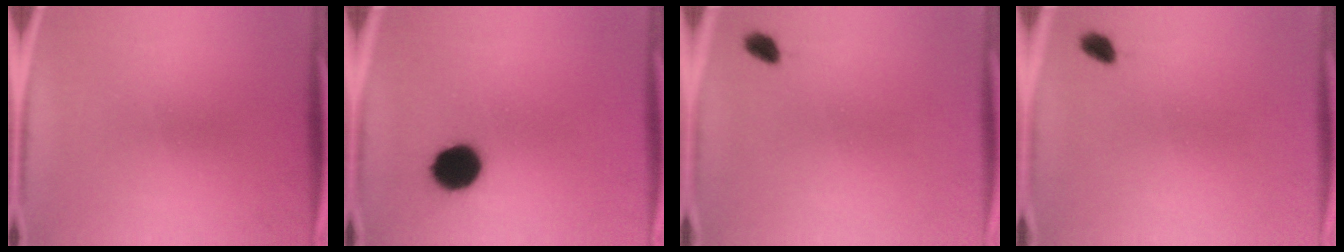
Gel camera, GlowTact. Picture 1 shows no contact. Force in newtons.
{"total": 10.0}
{"total": 1.9}
{"total": 1.9}